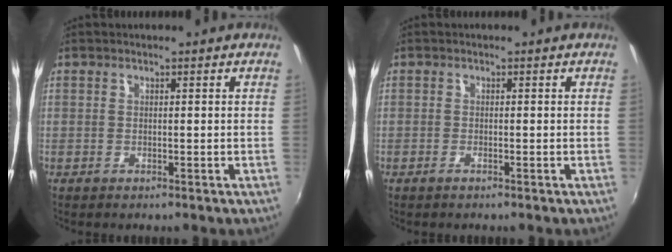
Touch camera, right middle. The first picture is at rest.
{"total": 0.7, "force": [-0.5, -0.1, 0.4], "torque": [-0.008, -0.001, -0.012]}